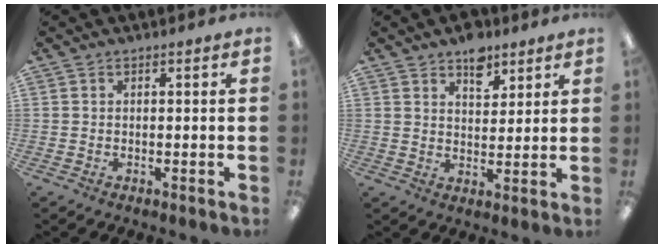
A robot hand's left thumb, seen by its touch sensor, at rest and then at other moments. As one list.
[{"total": 7.1, "force": [5.0, 4.1, 3.0], "torque": [-0.026, -0.025, 0.085]}]